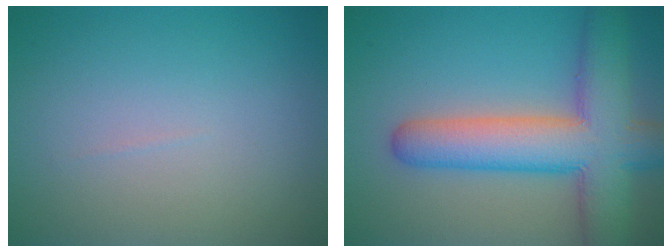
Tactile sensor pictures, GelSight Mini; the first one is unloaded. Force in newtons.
{"total": 9.5, "press": 9.5, "slide": 0.8}